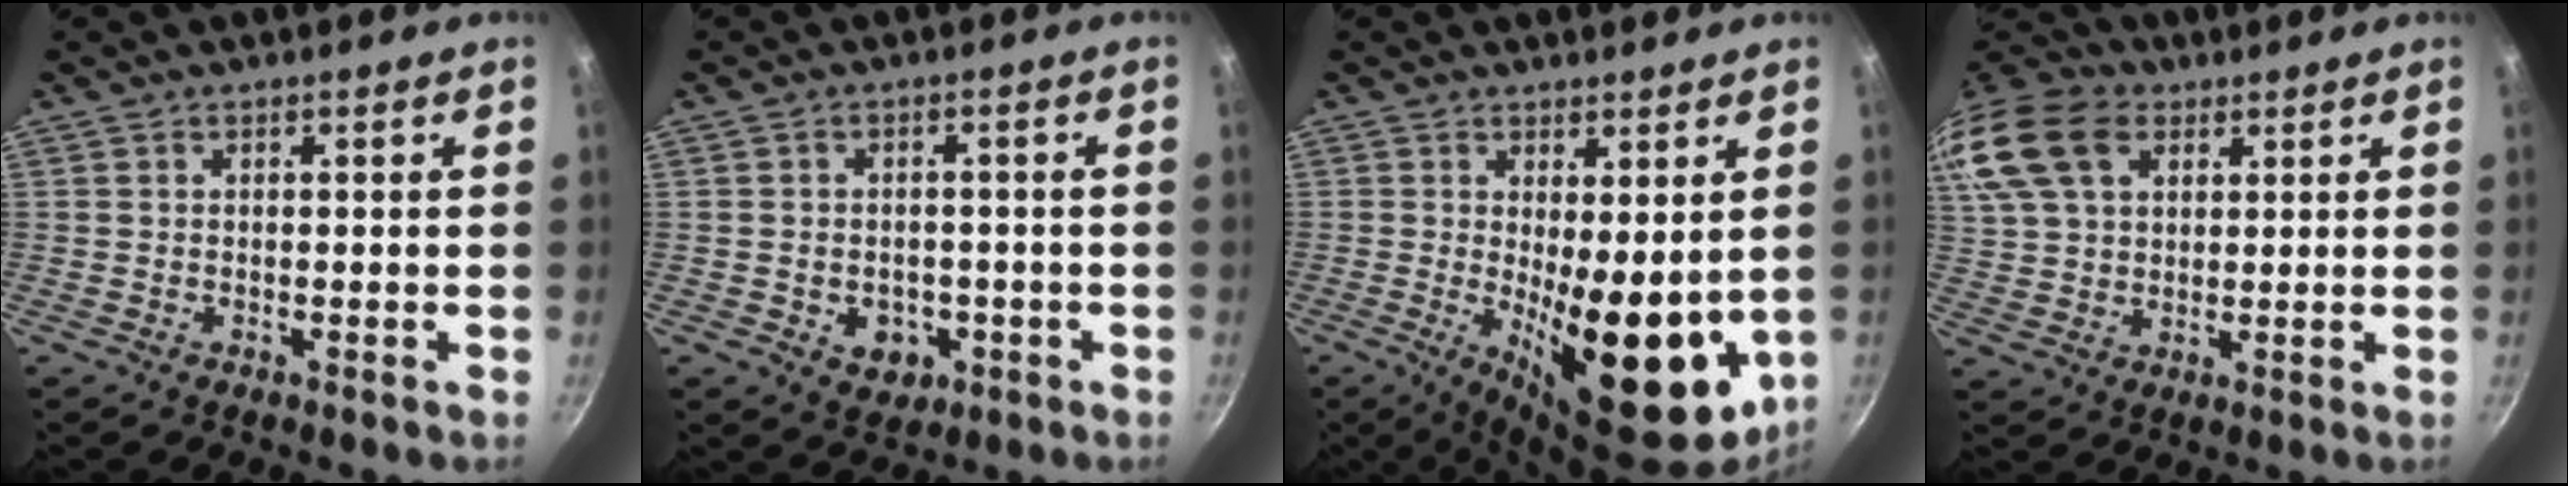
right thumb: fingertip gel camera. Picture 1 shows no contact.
{"total": 5.7, "force": [-1.8, 4.5, 3.1], "torque": [-0.027, 0.010, -0.013]}
{"total": 15.9, "force": [-0.7, 6.3, 14.6], "torque": [-0.171, -0.027, 0.007]}
{"total": 18.9, "force": [8.0, 12.8, 11.3], "torque": [-0.244, 0.018, 0.147]}